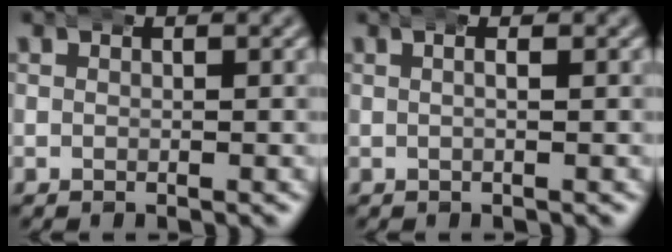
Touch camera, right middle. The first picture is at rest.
{"total": 1.5, "force": [0.5, 0.3, 1.4], "torque": [-0.012, 0.014, -0.001]}